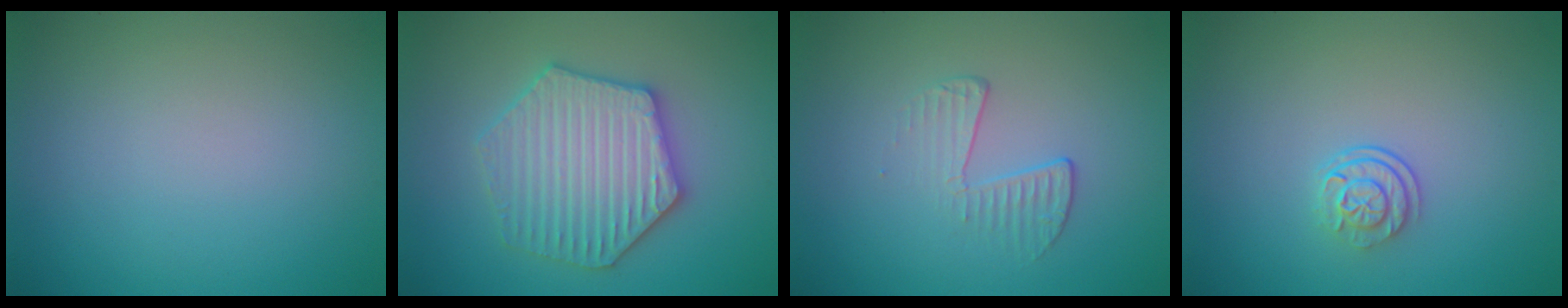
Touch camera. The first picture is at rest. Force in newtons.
{"total": 6.2, "press": 6.1, "slide": 1.1}
{"total": 1.9, "press": 0.7, "slide": 1.8}
{"total": 2.3, "press": 1.7, "slide": 1.5}